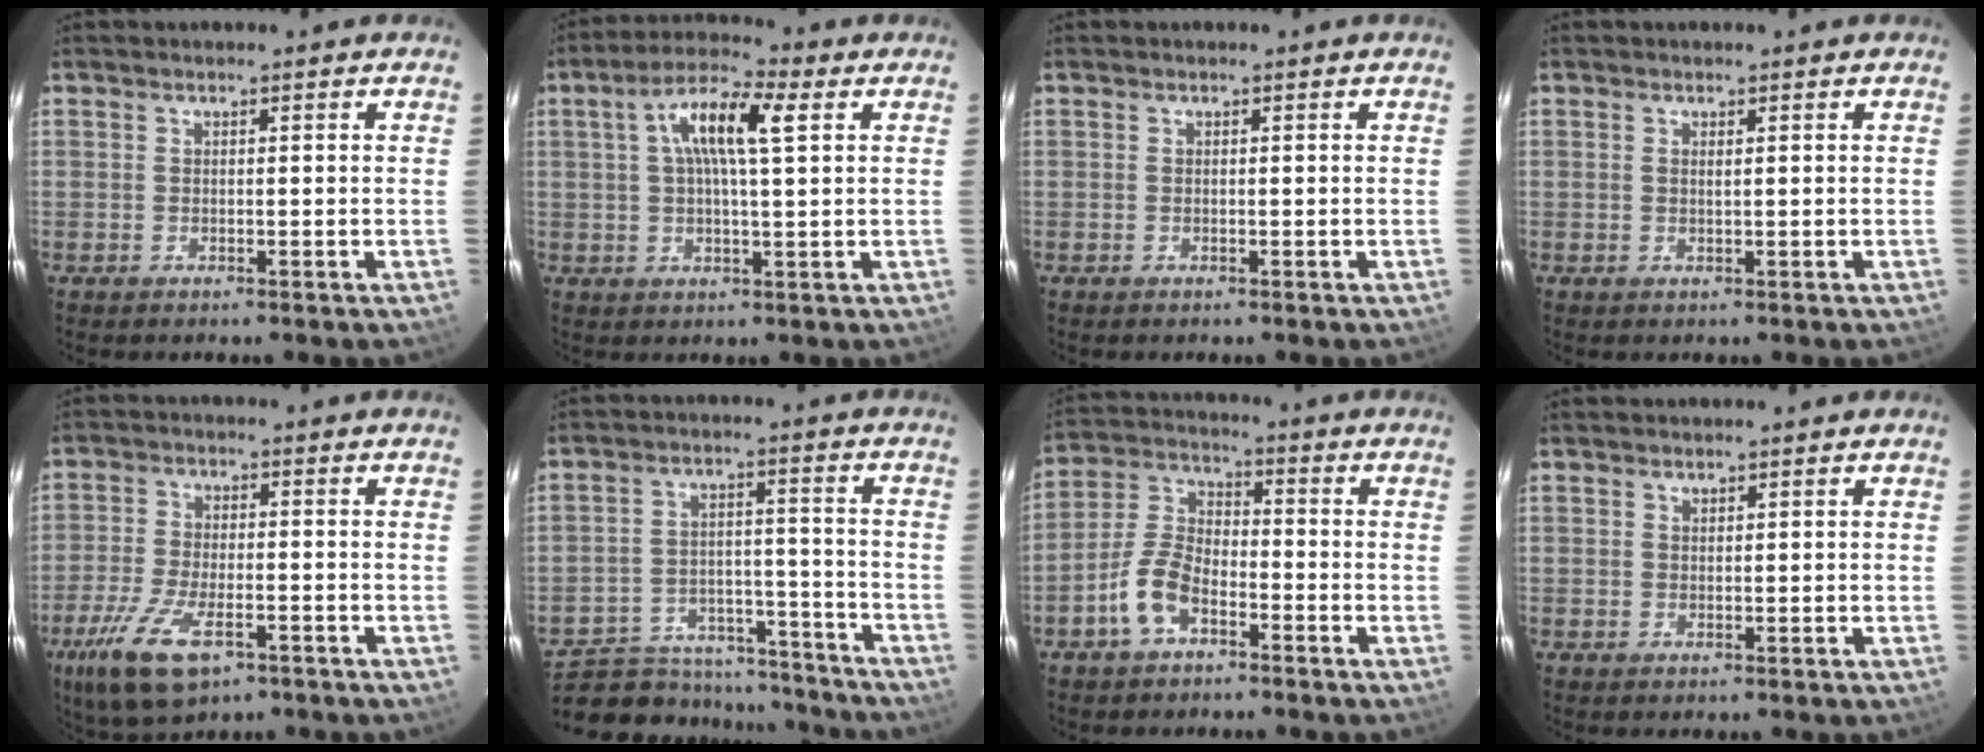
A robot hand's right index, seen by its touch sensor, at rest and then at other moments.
{"total": 9.7, "force": [2.9, 2.3, 9.0], "torque": [-0.162, 0.022, 0.047]}
{"total": 0.0}
{"total": 0.7, "force": [0.3, 0.0, 0.7], "torque": [-0.013, 0.001, 0.005]}
{"total": 11.9, "force": [-6.4, 4.6, 8.8], "torque": [-0.202, -0.031, -0.119]}
{"total": 19.1, "force": [-15.7, 9.1, 6.0], "torque": [-0.137, 0.033, -0.206]}
{"total": 8.3, "force": [-4.6, 4.2, 5.5], "torque": [-0.125, 0.014, -0.091]}
{"total": 0.7, "force": [0.6, 0.3, 0.0], "torque": [0.000, 0.001, 0.012]}